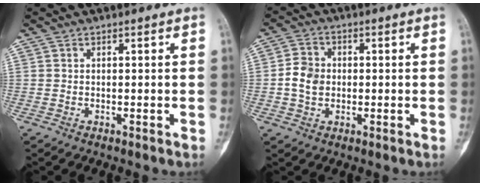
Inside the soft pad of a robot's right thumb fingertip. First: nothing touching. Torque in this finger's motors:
{"motor_torque": [0.68, 0.51, 0.27, -0.38, -0.02]}